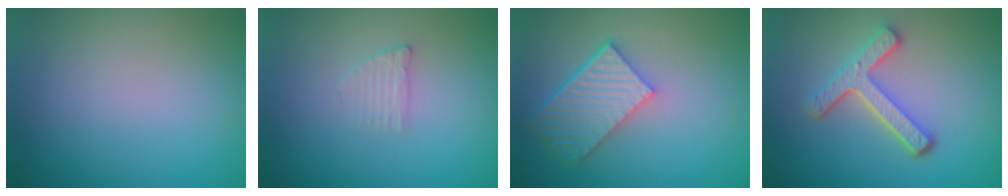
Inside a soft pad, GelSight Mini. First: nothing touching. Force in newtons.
{"total": 1.2, "press": 1.2, "slide": 0.3}
{"total": 5.7, "press": 4.3, "slide": 3.8}
{"total": 4.7, "press": 3.5, "slide": 3.2}